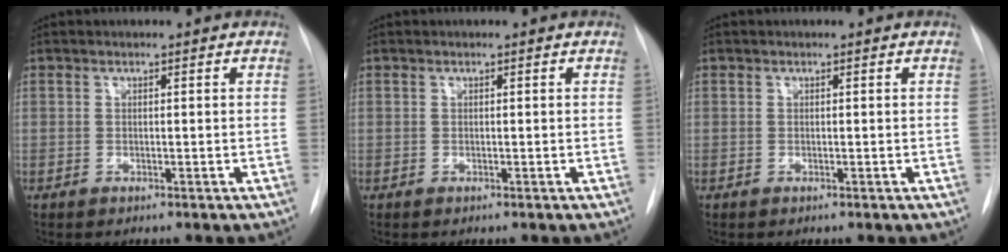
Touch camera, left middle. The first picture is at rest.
{"total": 0.0}
{"total": 0.0}